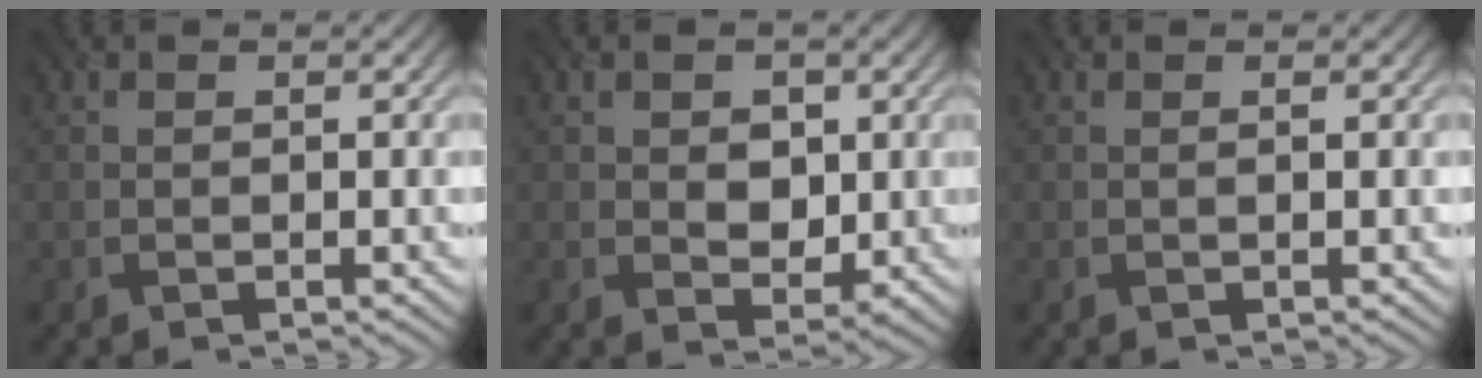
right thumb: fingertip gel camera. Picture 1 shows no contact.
{"total": 3.6, "force": [0.5, 2.8, 2.2], "torque": [-0.044, -0.005, 0.000]}
{"total": 0.7, "force": [0.1, 0.0, 0.7], "torque": [-0.013, 0.004, -0.001]}